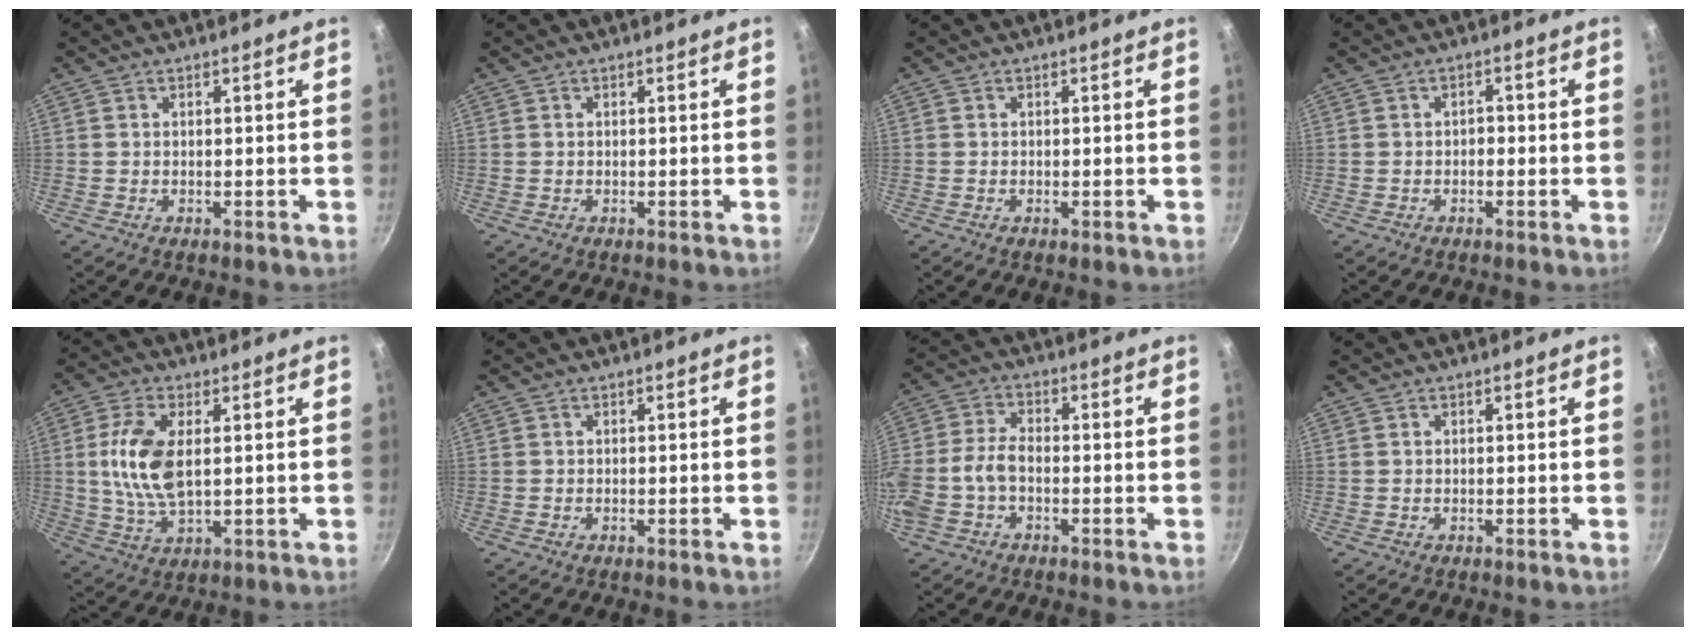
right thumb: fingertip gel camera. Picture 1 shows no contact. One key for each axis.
{"total": 0.0}
{"total": 0.5, "fx": -0.2, "fy": 0.2, "fz": 0.5, "tx": -0.007, "ty": 0.001, "tz": -0.004}
{"total": 1.5, "fx": -0.6, "fy": 1.0, "fz": 0.9, "tx": -0.008, "ty": 0.011, "tz": -0.010}
{"total": 10.7, "fx": 1.4, "fy": 5.3, "fz": 9.2, "tx": -0.185, "ty": -0.002, "tz": 0.029}
{"total": 0.0}
{"total": 7.4, "fx": -2.7, "fy": 4.0, "fz": 5.6, "tx": -0.127, "ty": 0.029, "tz": -0.066}
{"total": 0.0}